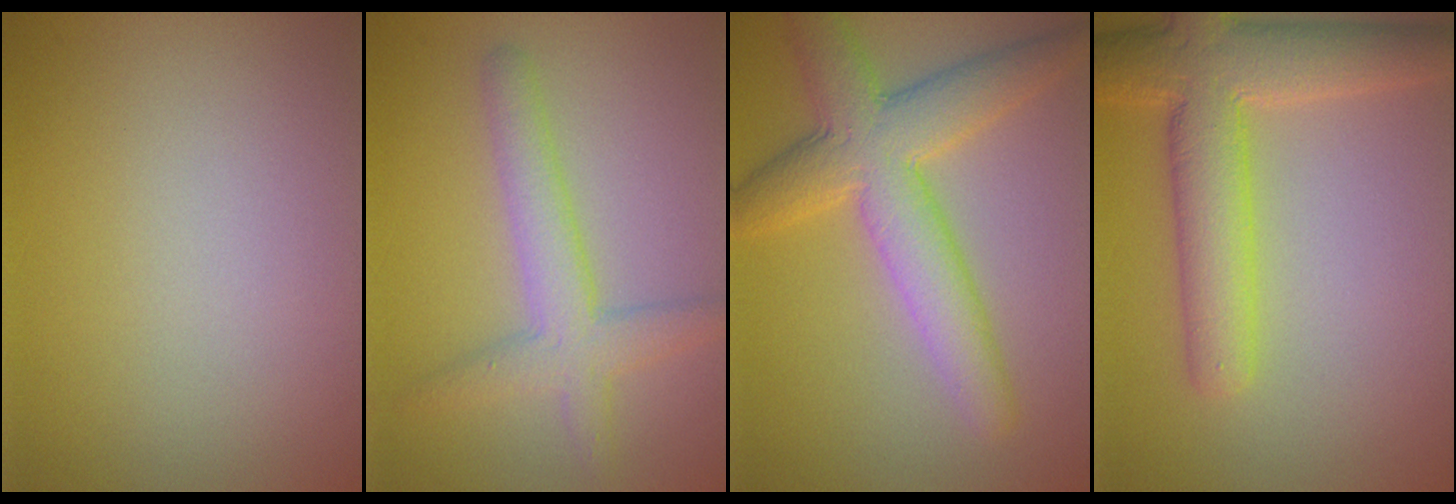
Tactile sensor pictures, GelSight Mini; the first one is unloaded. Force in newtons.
{"total": 3.7, "press": 3.7, "slide": 0.1}
{"total": 6.3, "press": 6.3, "slide": 0.1}
{"total": 6.9, "press": 6.9, "slide": 0.2}